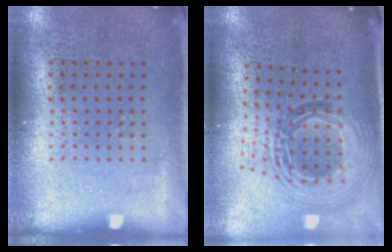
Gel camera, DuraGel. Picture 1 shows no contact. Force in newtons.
{"total": 1.6, "press": 1.4, "slide": 0.8}